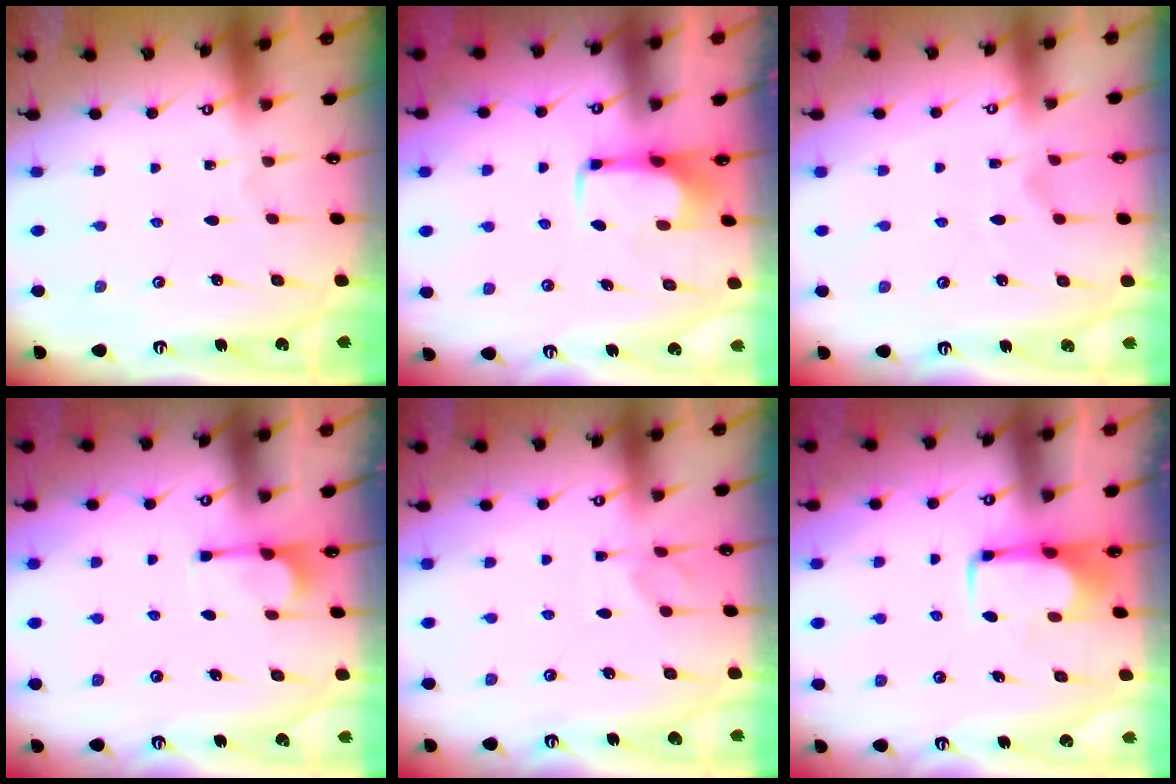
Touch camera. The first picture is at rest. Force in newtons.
{"total": 2.1, "press": 2.0, "slide": 0.4}
{"total": 1.2, "press": 0.5, "slide": 1.1}
{"total": 1.3, "press": 1.1, "slide": 0.6}
{"total": 0.9, "press": 0.7, "slide": 0.6}
{"total": 1.9, "press": 1.9, "slide": 0.4}